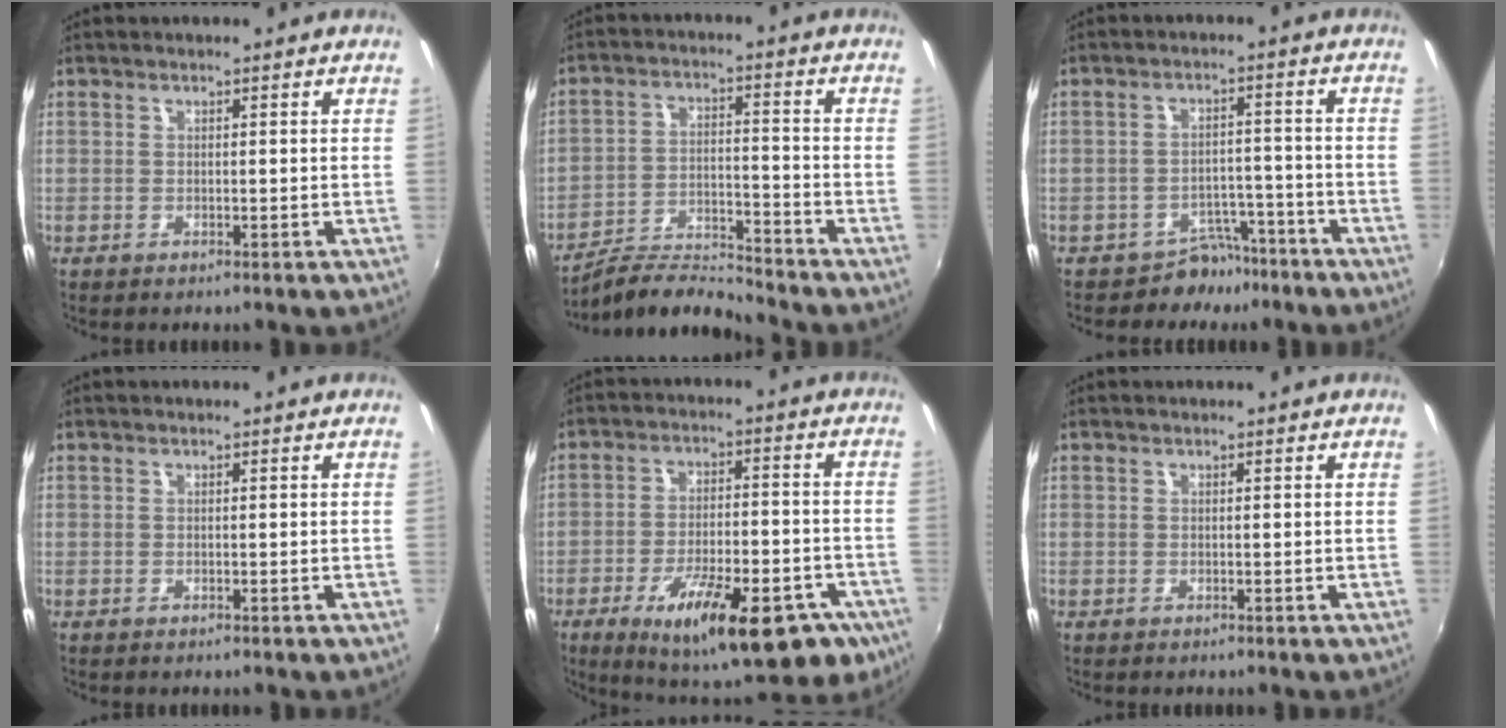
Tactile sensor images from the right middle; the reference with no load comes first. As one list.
[{"total": 8.4, "force": [-8.4, -0.3, 1.0], "torque": [-0.031, 0.008, -0.158]}, {"total": 5.7, "force": [-4.5, 3.4, 0.2], "torque": [-0.002, 0.026, -0.066]}, {"total": 0.0}, {"total": 23.9, "force": [-12.9, 8.5, 18.2], "torque": [-0.286, -0.035, -0.172]}, {"total": 0.0}]